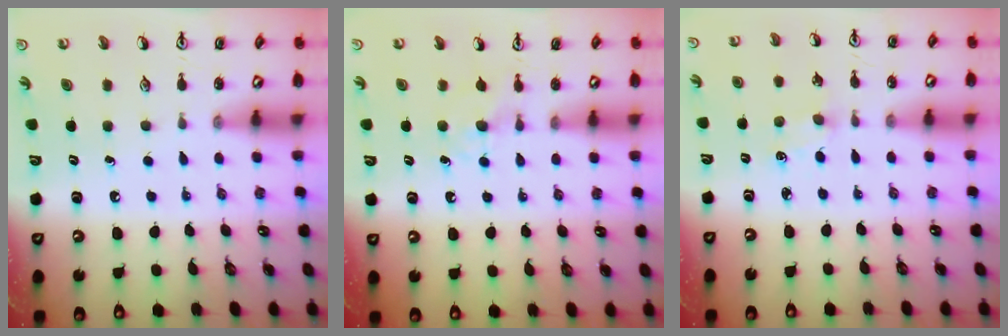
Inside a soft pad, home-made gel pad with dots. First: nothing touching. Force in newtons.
{"total": 3.9, "press": 3.8, "slide": 0.6}
{"total": 1.7, "press": 1.7, "slide": 0.3}